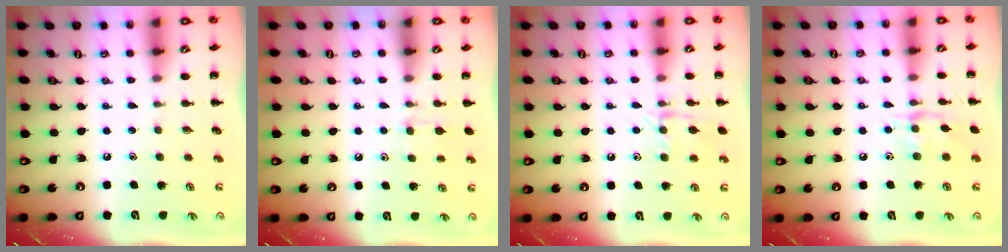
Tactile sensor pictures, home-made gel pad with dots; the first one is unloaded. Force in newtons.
{"total": 5.9, "press": 5.6, "slide": 1.7}
{"total": 8.9, "press": 8.9, "slide": 0.7}
{"total": 9.1, "press": 9.0, "slide": 0.7}